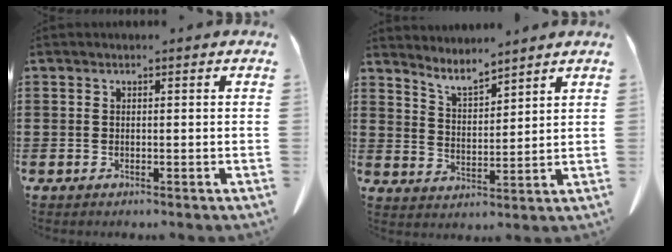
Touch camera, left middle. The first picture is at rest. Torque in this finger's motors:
{"motor_torque": [0.76, 0.28, -0.01, 0.00]}